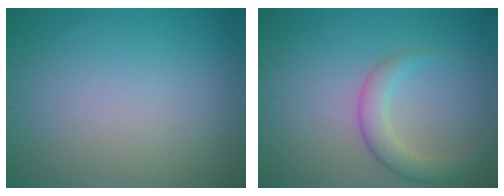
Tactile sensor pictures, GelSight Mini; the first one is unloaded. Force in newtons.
{"total": 2.9, "press": 2.9, "slide": 0.2}